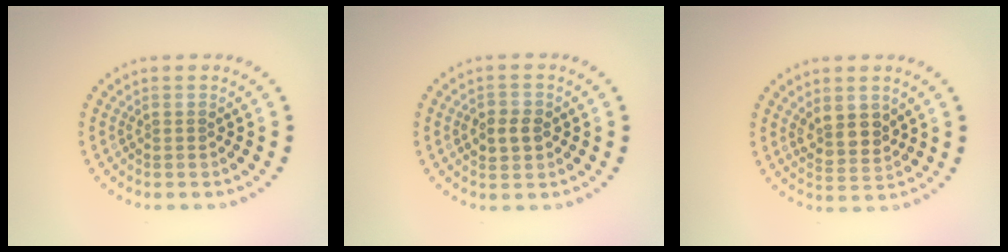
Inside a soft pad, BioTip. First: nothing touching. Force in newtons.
{"total": 2.4, "press": 2.3, "slide": 0.4}
{"total": 3.0, "press": 2.7, "slide": 1.3}